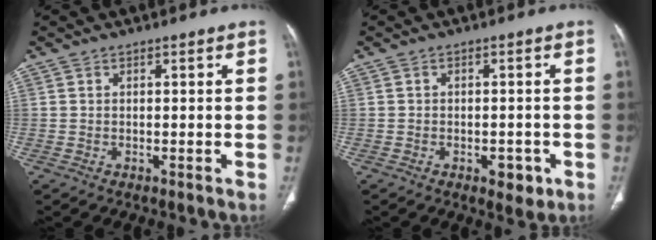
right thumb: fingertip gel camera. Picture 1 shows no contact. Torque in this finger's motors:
{"motor_torque": [0.14, 0.36, -0.19, 0.04, 0.01]}